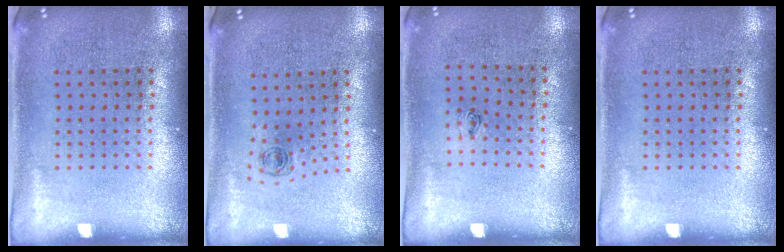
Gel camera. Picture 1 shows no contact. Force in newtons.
{"total": 0.5, "press": 0.3, "slide": 0.4}
{"total": 0.5, "press": 0.1, "slide": 0.5}
{"total": 0.0}